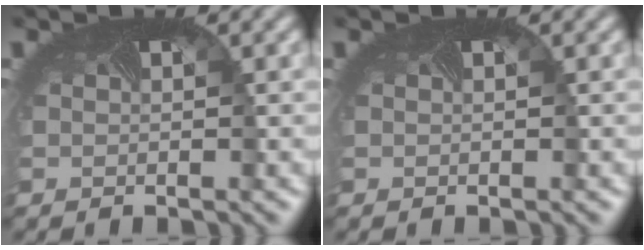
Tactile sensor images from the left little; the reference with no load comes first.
{"total": 0.0}